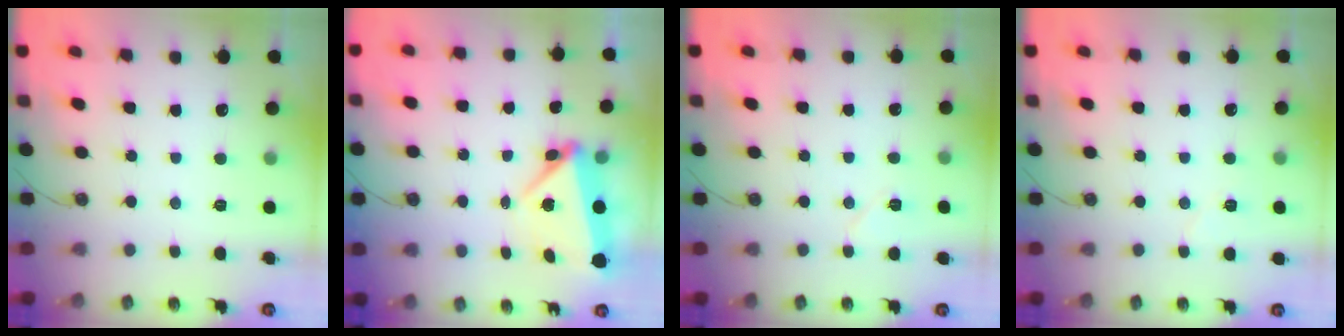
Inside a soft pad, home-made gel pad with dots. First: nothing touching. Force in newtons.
{"total": 11.4, "press": 5.1, "slide": 10.2}
{"total": 6.7, "press": 5.9, "slide": 3.3}
{"total": 4.6, "press": 4.2, "slide": 1.8}